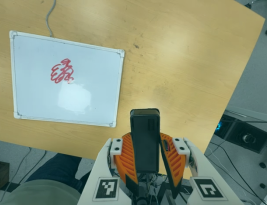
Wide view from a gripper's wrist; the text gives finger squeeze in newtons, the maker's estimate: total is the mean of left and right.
{"total": 8.1, "left": 7.4, "right": 8.9}